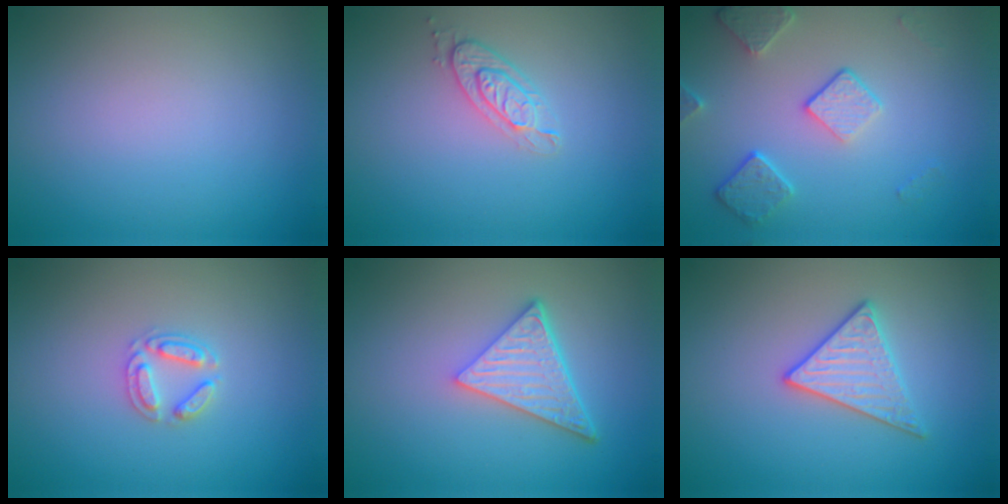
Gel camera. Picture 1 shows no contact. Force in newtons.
{"total": 2.1, "press": 1.8, "slide": 1.1}
{"total": 4.0, "press": 3.1, "slide": 2.6}
{"total": 2.2, "press": 2.2, "slide": 0.3}
{"total": 5.3, "press": 3.9, "slide": 3.6}
{"total": 2.9, "press": 2.9, "slide": 0.4}